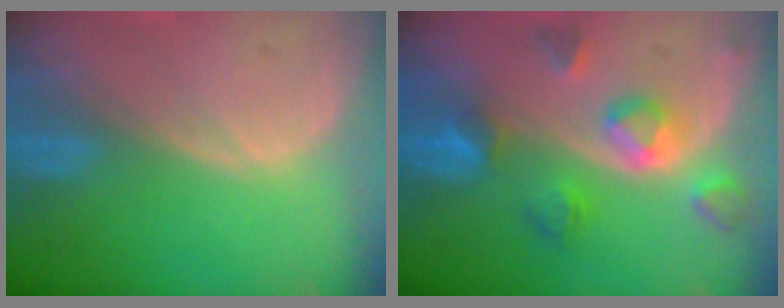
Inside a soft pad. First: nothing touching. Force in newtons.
{"total": 7.7, "press": 6.9, "slide": 3.5}